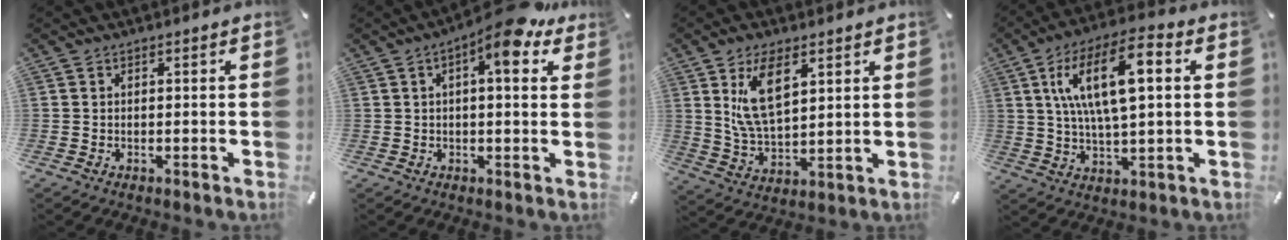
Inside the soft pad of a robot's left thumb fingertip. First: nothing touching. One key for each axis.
{"total": 9.8, "fx": 5.3, "fy": 2.8, "fz": 7.8, "tx": -0.111, "ty": -0.030, "tz": 0.081}
{"total": 11.4, "fx": 5.3, "fy": 6.0, "fz": 8.1, "tx": -0.190, "ty": -0.013, "tz": 0.091}
{"total": 15.5, "fx": 4.2, "fy": 6.3, "fz": 13.5, "tx": -0.257, "ty": 0.008, "tz": 0.069}